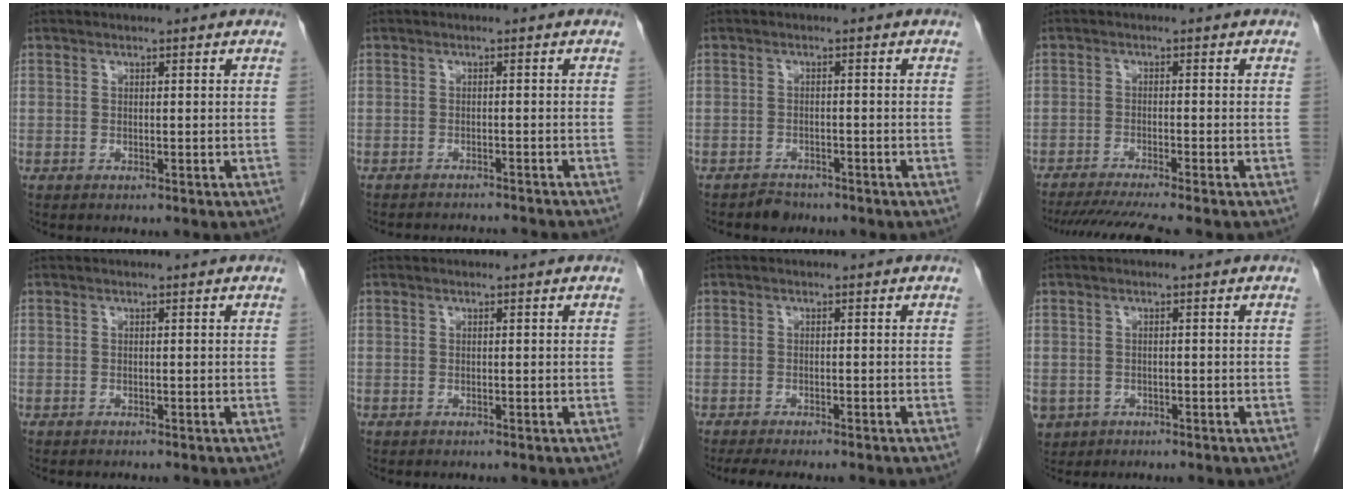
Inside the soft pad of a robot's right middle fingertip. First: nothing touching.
{"total": 7.6, "force": [-7.3, 0.5, 1.8], "torque": [-0.019, -0.001, -0.089]}
{"total": 2.2, "force": [-1.9, 1.1, 0.0], "torque": [-0.005, 0.002, -0.031]}
{"total": 9.5, "force": [-8.2, -1.2, 4.5], "torque": [-0.060, -0.023, -0.129]}
{"total": 1.0, "force": [-0.9, 0.2, 0.5], "torque": [-0.008, -0.002, -0.010]}
{"total": 0.0}
{"total": 6.4, "force": [-5.4, 0.6, 3.4], "torque": [-0.039, -0.010, -0.077]}
{"total": 4.3, "force": [-2.0, 3.6, 1.1], "torque": [-0.023, 0.000, -0.028]}